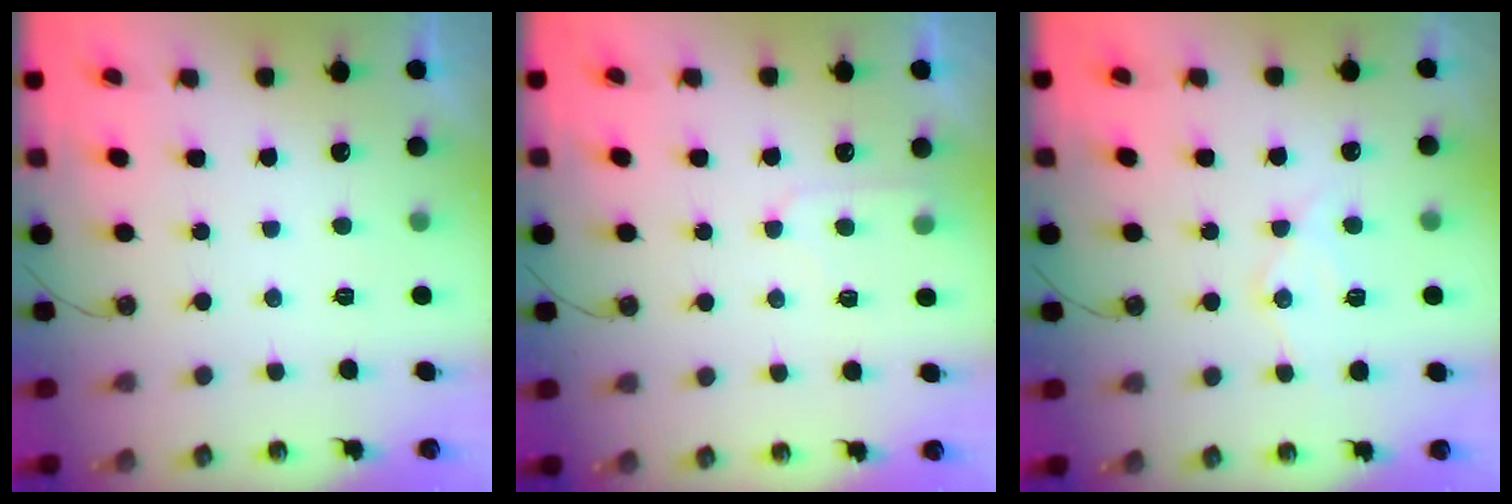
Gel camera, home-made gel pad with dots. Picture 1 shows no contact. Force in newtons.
{"total": 4.8, "press": 4.8, "slide": 0.5}
{"total": 10.7, "press": 10.7, "slide": 1.1}